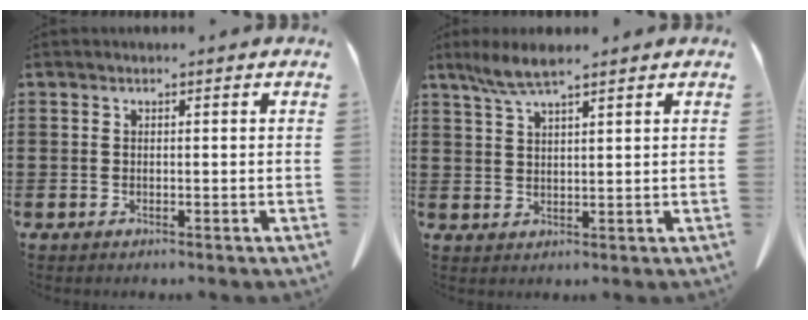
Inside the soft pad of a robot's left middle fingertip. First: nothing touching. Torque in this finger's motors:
{"motor_torque": [0.36, -0.13, 0.15, 0.04]}